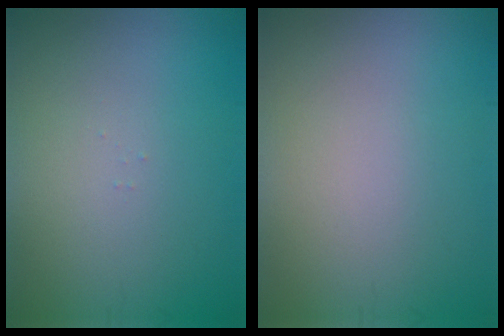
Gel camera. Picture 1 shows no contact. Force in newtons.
{"total": 0.0}